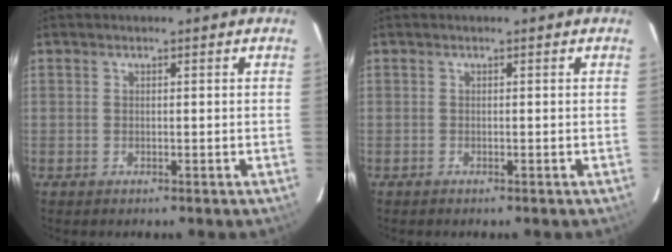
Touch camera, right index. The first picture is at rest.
{"total": 0.0}